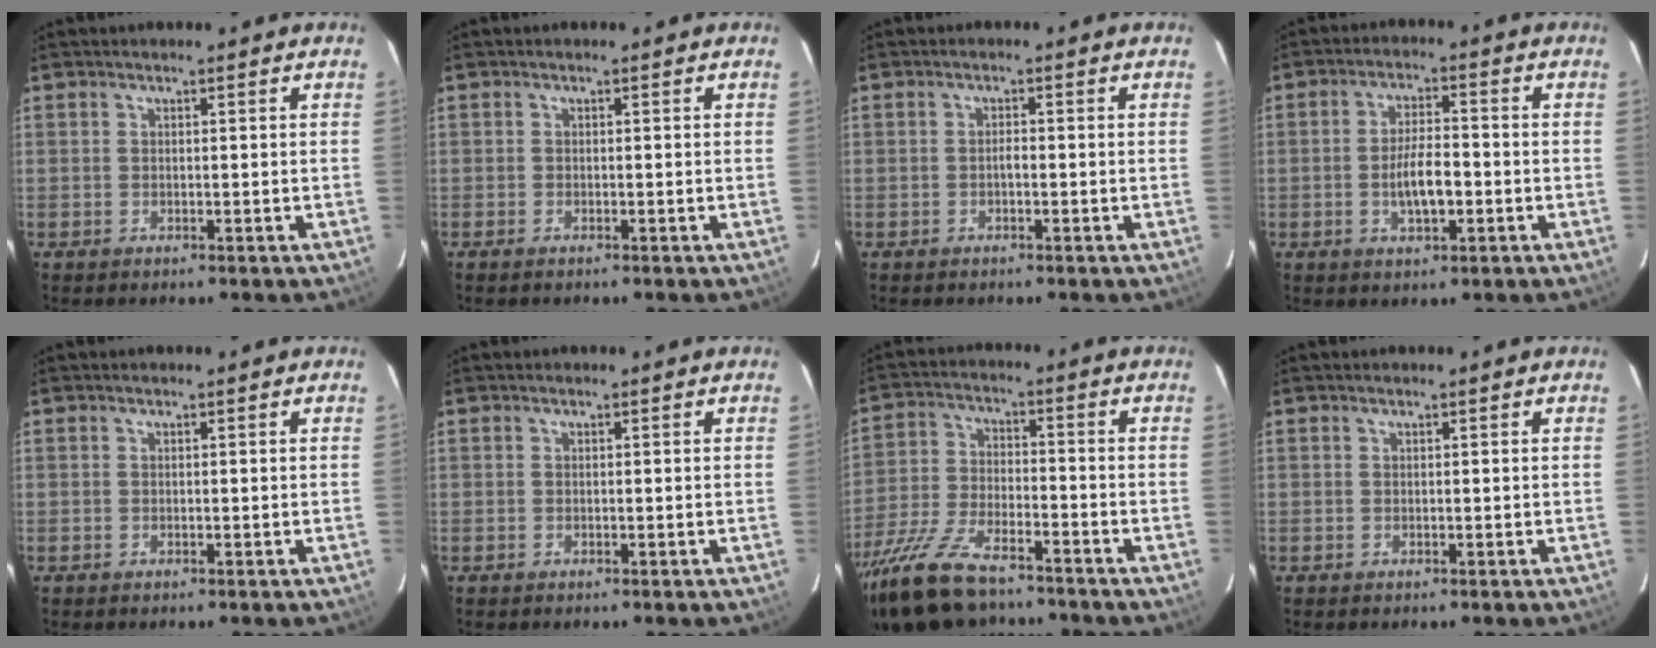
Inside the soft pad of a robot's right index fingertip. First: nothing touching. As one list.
[{"total": 0.7, "force": [-0.6, 0.2, 0.2], "torque": [-0.006, -0.003, -0.014]}, {"total": 0.9, "force": [-0.4, 0.3, 0.7], "torque": [-0.013, 0.005, -0.009]}, {"total": 6.4, "force": [-1.7, 2.3, 5.7], "torque": [-0.111, 0.000, -0.026]}, {"total": 0.0}, {"total": 0.0}, {"total": 17.3, "force": [-13.6, 6.0, 8.9], "torque": [-0.199, -0.033, -0.248]}, {"total": 0.0}]